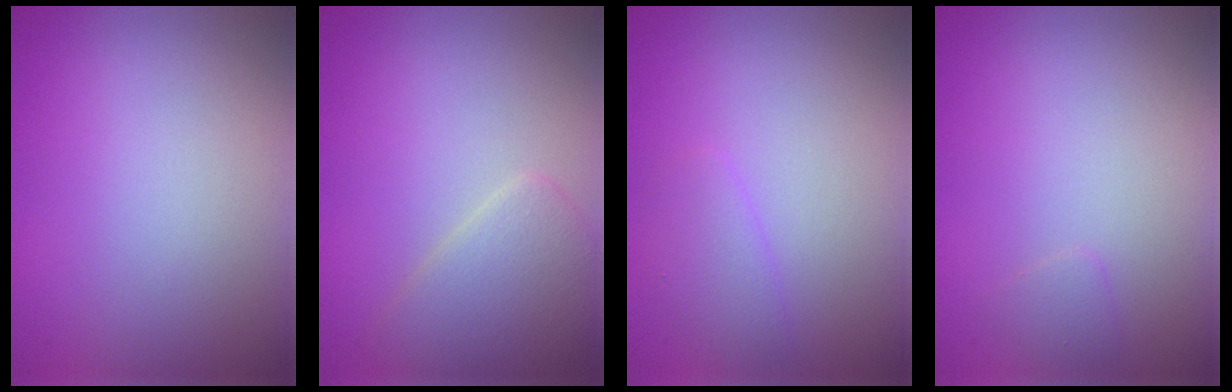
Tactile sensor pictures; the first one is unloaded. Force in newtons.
{"total": 3.6, "press": 3.6, "slide": 0.1}
{"total": 1.6, "press": 1.6, "slide": 0.0}
{"total": 0.7, "press": 0.7, "slide": 0.1}